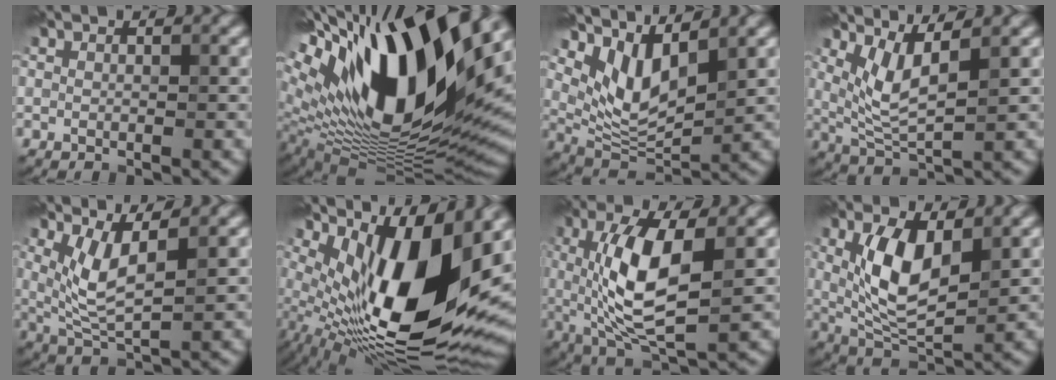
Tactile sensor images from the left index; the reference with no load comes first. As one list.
[{"total": 19.2, "force": [7.7, 7.8, 15.7], "torque": [-0.294, 0.009, 0.126]}, {"total": 5.9, "force": [3.2, 2.5, 4.2], "torque": [-0.087, -0.017, 0.069]}, {"total": 4.1, "force": [1.9, 1.1, 3.4], "torque": [-0.079, -0.008, 0.043]}, {"total": 4.1, "force": [1.6, 1.2, 3.6], "torque": [-0.082, -0.008, 0.037]}, {"total": 16.1, "force": [2.3, 6.2, 14.7], "torque": [-0.242, -0.013, 0.042]}, {"total": 8.4, "force": [0.9, 2.8, 7.9], "torque": [-0.158, -0.006, 0.020]}, {"total": 6.8, "force": [1.6, 3.0, 5.8], "torque": [-0.119, -0.004, 0.035]}]